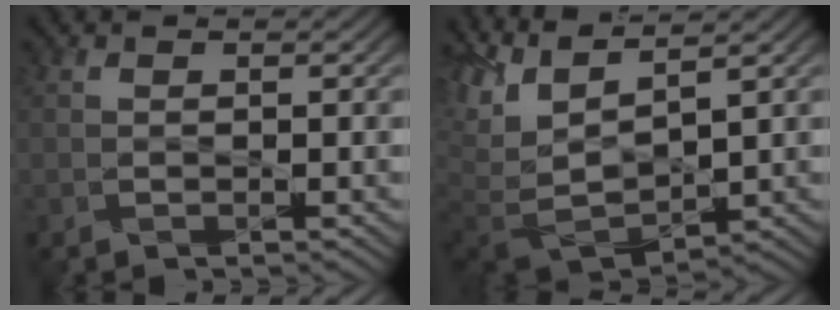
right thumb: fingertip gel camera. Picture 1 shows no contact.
{"total": 8.8, "force": [2.9, 4.3, 7.1], "torque": [-0.172, -0.011, 0.068]}